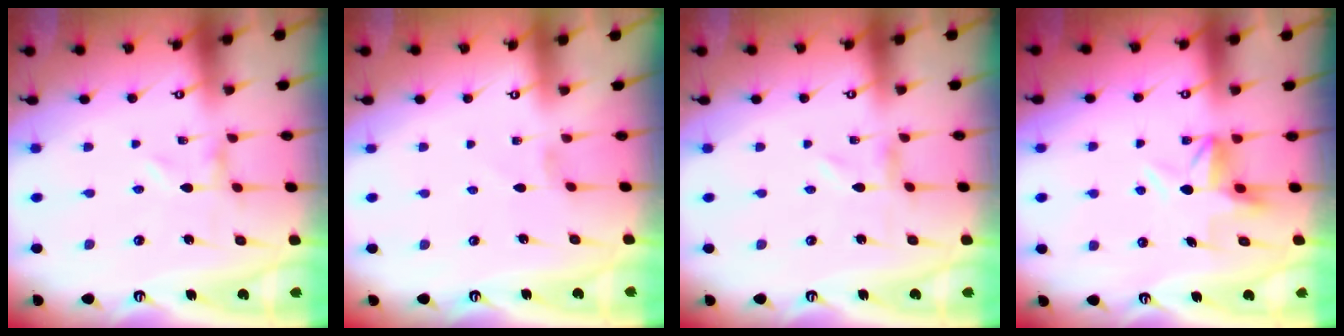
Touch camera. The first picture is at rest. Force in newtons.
{"total": 0.0}
{"total": 0.0}
{"total": 5.2, "press": 5.2, "slide": 0.2}